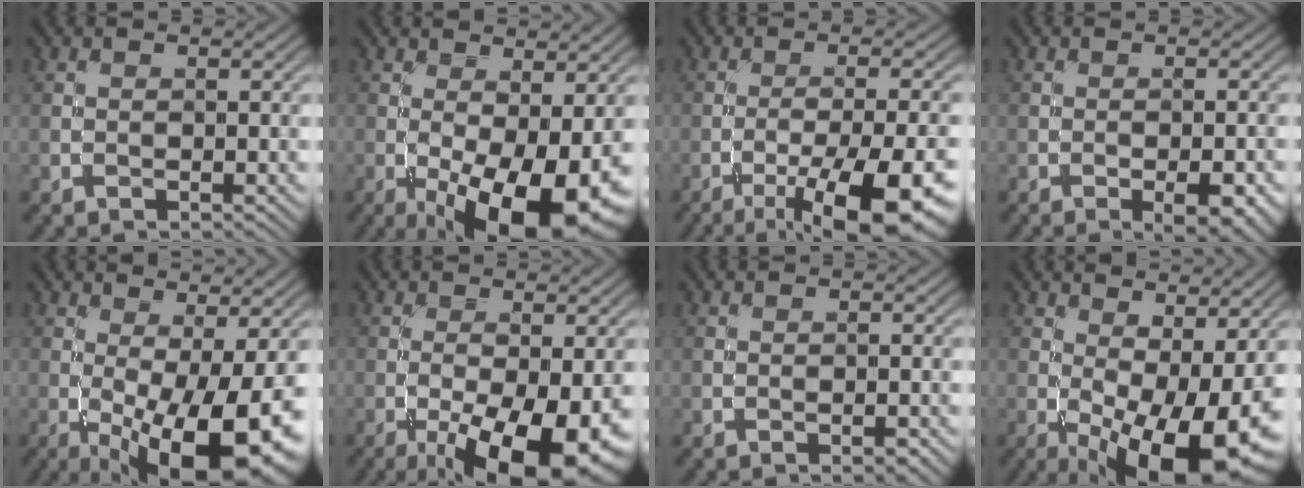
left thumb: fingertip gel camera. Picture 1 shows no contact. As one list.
[{"total": 12.9, "force": [-4.4, 5.0, 11.0], "torque": [-0.165, -0.022, -0.057]}, {"total": 13.4, "force": [-7.5, 3.4, 10.6], "torque": [-0.158, -0.007, -0.105]}, {"total": 5.2, "force": [-2.4, 1.9, 4.2], "torque": [-0.056, 0.006, -0.024]}, {"total": 14.1, "force": [-4.2, 4.3, 12.8], "torque": [-0.188, -0.009, -0.057]}, {"total": 13.3, "force": [-5.9, 4.8, 11.0], "torque": [-0.164, -0.019, -0.082]}, {"total": 1.0, "force": [-0.6, 0.3, 0.8], "torque": [-0.010, 0.002, -0.010]}, {"total": 14.5, "force": [-3.5, 5.4, 12.9], "torque": [-0.191, -0.010, -0.040]}]